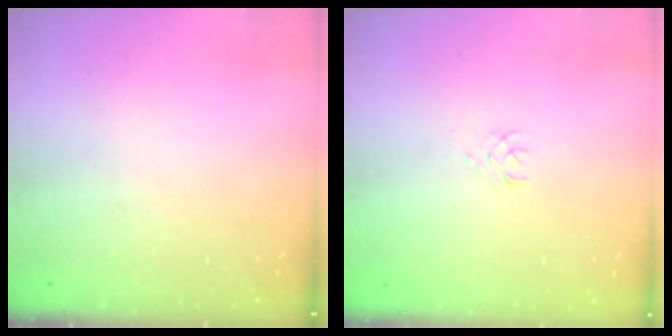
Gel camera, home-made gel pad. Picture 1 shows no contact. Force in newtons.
{"total": 2.4, "press": 2.4, "slide": 0.3}